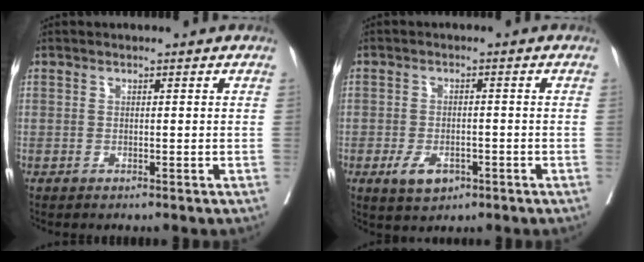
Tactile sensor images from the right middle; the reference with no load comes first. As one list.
[{"total": 4.5, "force": [-2.2, 2.6, 3.0], "torque": [-0.052, -0.001, -0.030]}]